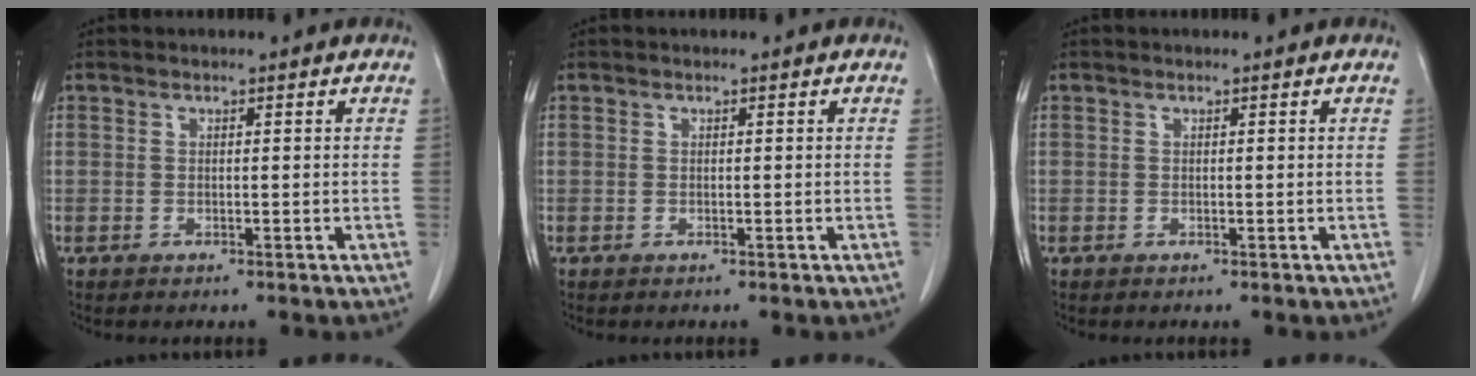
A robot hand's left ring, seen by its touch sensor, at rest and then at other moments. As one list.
[{"total": 0.0}, {"total": 0.0}]